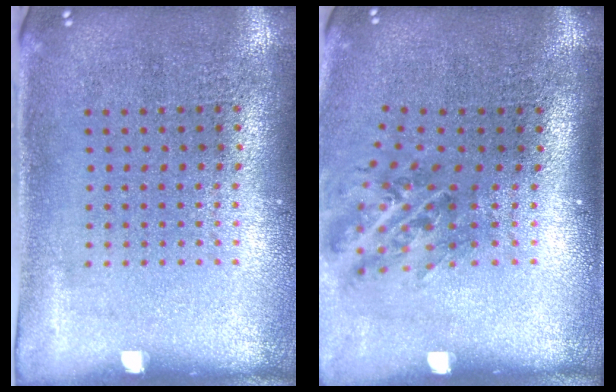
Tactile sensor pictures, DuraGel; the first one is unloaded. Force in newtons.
{"total": 1.3, "press": 1.1, "slide": 0.7}